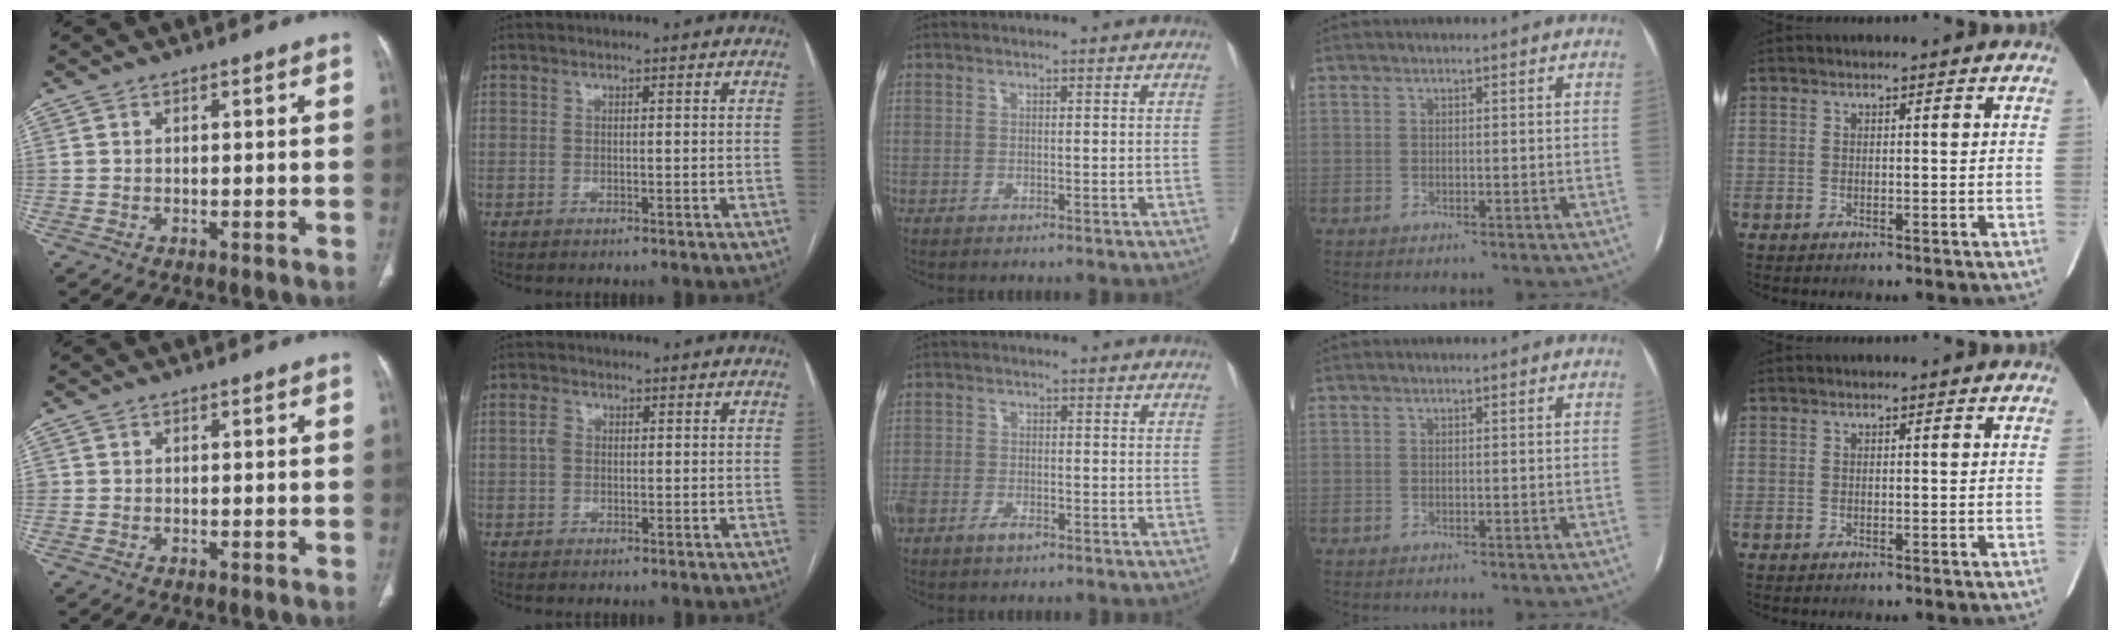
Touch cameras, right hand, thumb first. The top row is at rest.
{"index": {"total": 1.9, "force": [0.4, 1.4, 1.1], "torque": [-0.036, 0.015, 0.010]}, "middle": {"total": 4.1, "force": [-2.5, 2.1, 2.5], "torque": [-0.052, 0.003, -0.040]}}